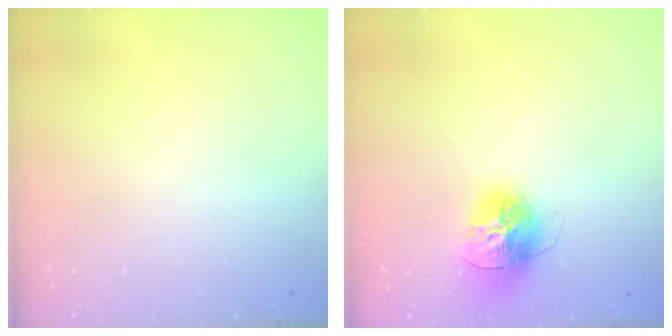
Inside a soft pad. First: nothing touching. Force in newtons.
{"total": 14.4, "press": 14.3, "slide": 1.5}